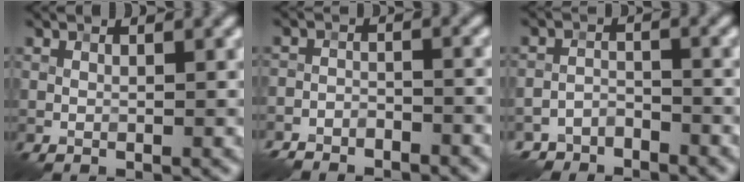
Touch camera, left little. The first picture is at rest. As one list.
[{"total": 4.1, "force": [-4.0, 1.1, 0.5], "torque": [-0.008, 0.003, -0.069]}, {"total": 3.9, "force": [-3.6, 1.5, 0.0], "torque": [0.008, 0.001, -0.061]}]